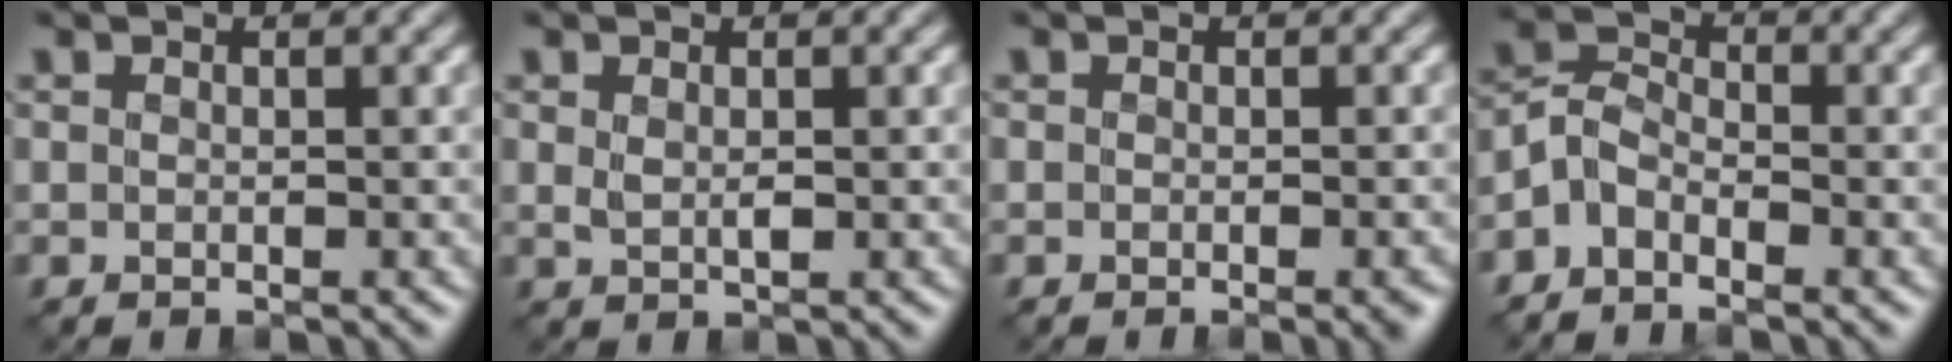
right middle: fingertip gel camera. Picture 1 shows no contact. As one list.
[{"total": 1.2, "force": [0.1, 0.6, 1.0], "torque": [-0.028, -0.004, 0.007]}, {"total": 1.5, "force": [-0.9, 0.3, 1.2], "torque": [-0.012, -0.005, -0.009]}, {"total": 2.9, "force": [-1.9, 1.6, 1.4], "torque": [-0.031, 0.009, -0.048]}]